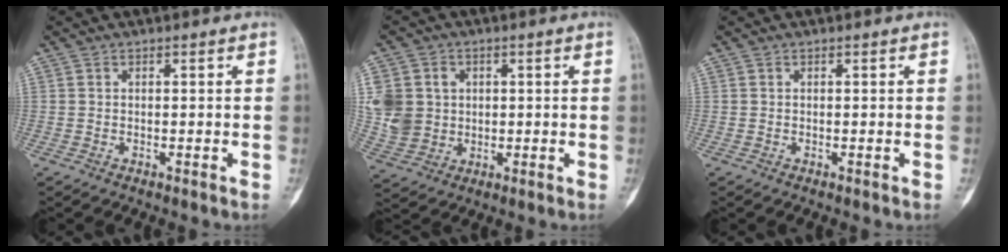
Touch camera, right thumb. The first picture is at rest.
{"total": 10.2, "force": [1.5, 8.9, 4.7], "torque": [-0.082, 0.001, 0.043]}
{"total": 0.0}